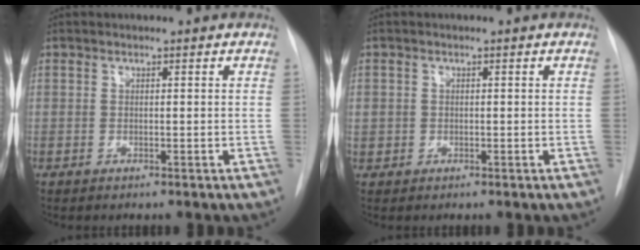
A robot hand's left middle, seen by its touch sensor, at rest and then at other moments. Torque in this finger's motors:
{"motor_torque": [-0.02, -0.07, 0.07, 0.00]}